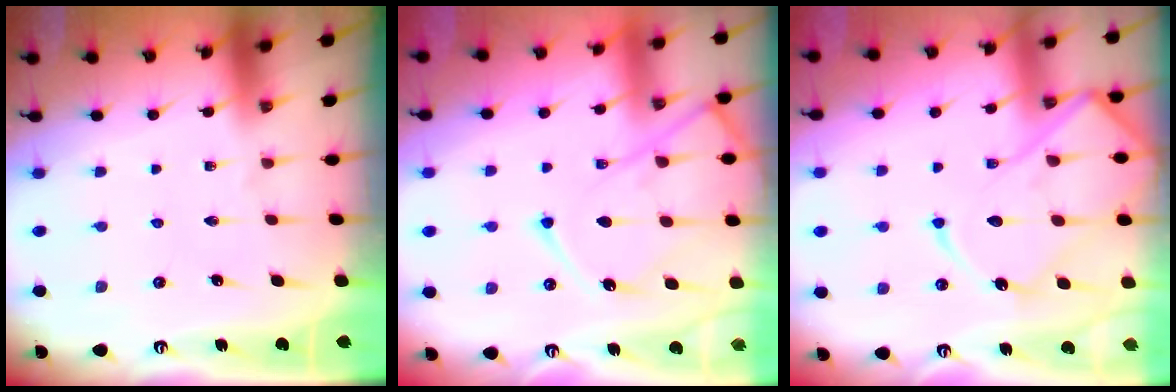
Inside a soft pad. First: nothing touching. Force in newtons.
{"total": 14.1, "press": 14.0, "slide": 1.4}
{"total": 16.0, "press": 16.0, "slide": 1.4}